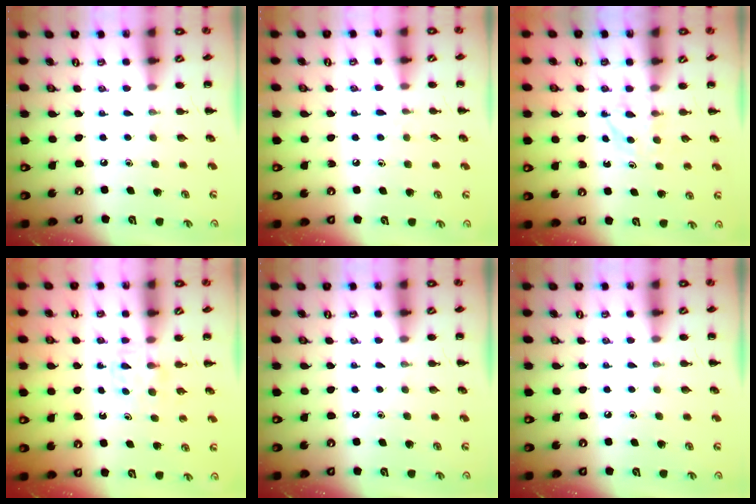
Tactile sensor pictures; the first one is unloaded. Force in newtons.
{"total": 4.7, "press": 4.2, "slide": 2.0}
{"total": 3.3, "press": 3.1, "slide": 1.3}
{"total": 3.9, "press": 3.7, "slide": 1.3}
{"total": 0.0}
{"total": 0.0}